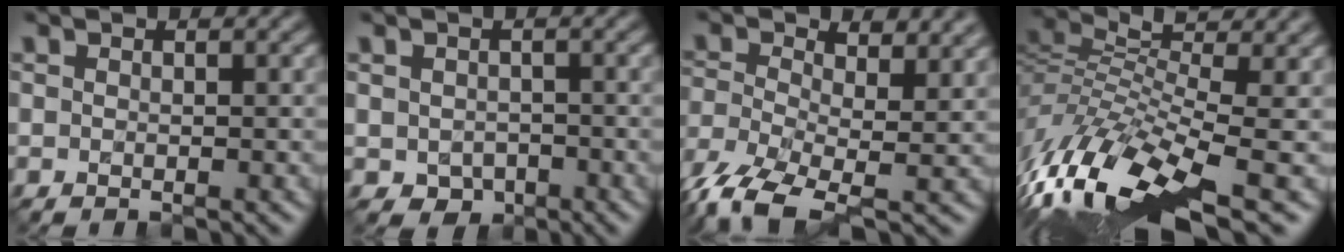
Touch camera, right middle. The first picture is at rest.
{"total": 1.8, "force": [-0.5, 1.6, 0.6], "torque": [-0.010, -0.003, -0.009]}
{"total": 7.3, "force": [-2.1, 3.7, 5.9], "torque": [-0.124, -0.012, -0.053]}
{"total": 11.4, "force": [-3.4, 4.1, 10.1], "torque": [-0.220, 0.017, -0.062]}